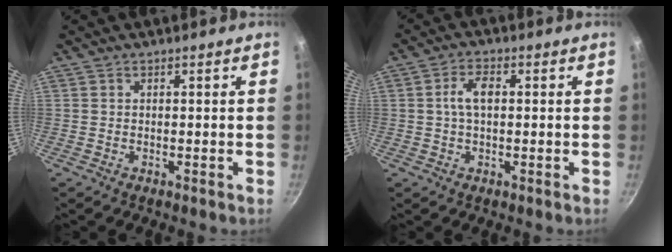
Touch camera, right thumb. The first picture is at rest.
{"total": 4.6, "force": [0.4, 2.5, 3.8], "torque": [-0.072, 0.013, 0.004]}